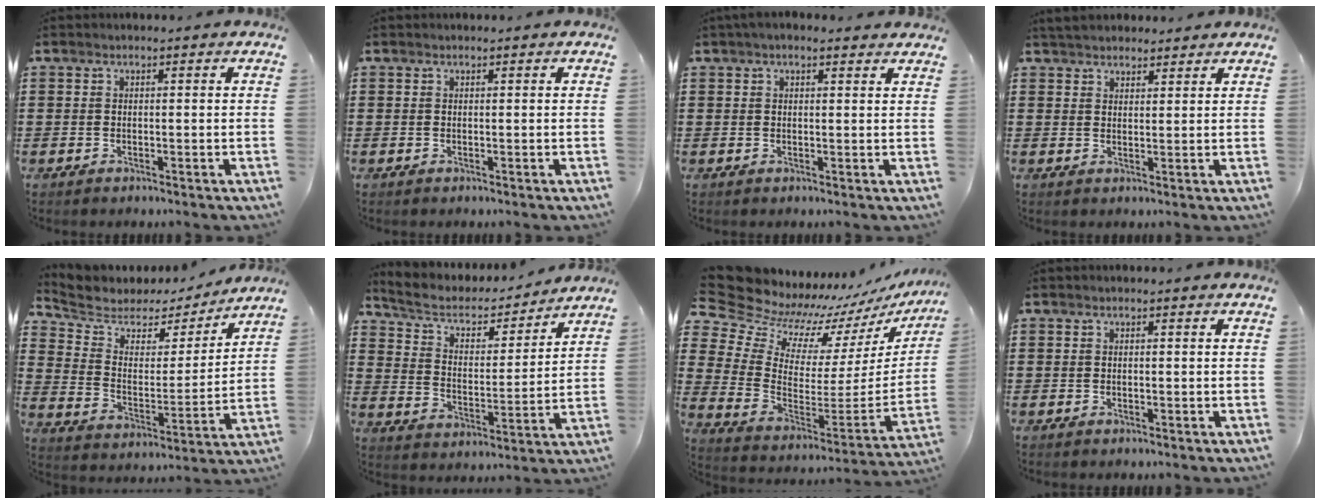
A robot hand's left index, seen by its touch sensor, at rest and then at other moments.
{"total": 0.0}
{"total": 1.9, "force": [1.5, 0.6, 1.1], "torque": [-0.024, 0.006, 0.028]}
{"total": 3.0, "force": [2.9, 0.8, 0.2], "torque": [-0.011, 0.000, 0.057]}
{"total": 5.6, "force": [4.6, 3.1, 0.7], "torque": [-0.054, -0.030, 0.075]}
{"total": 4.9, "force": [4.1, 2.0, 1.8], "torque": [-0.059, -0.024, 0.062]}
{"total": 9.1, "force": [8.4, 3.5, 0.5], "torque": [-0.072, -0.081, 0.149]}
{"total": 0.0}